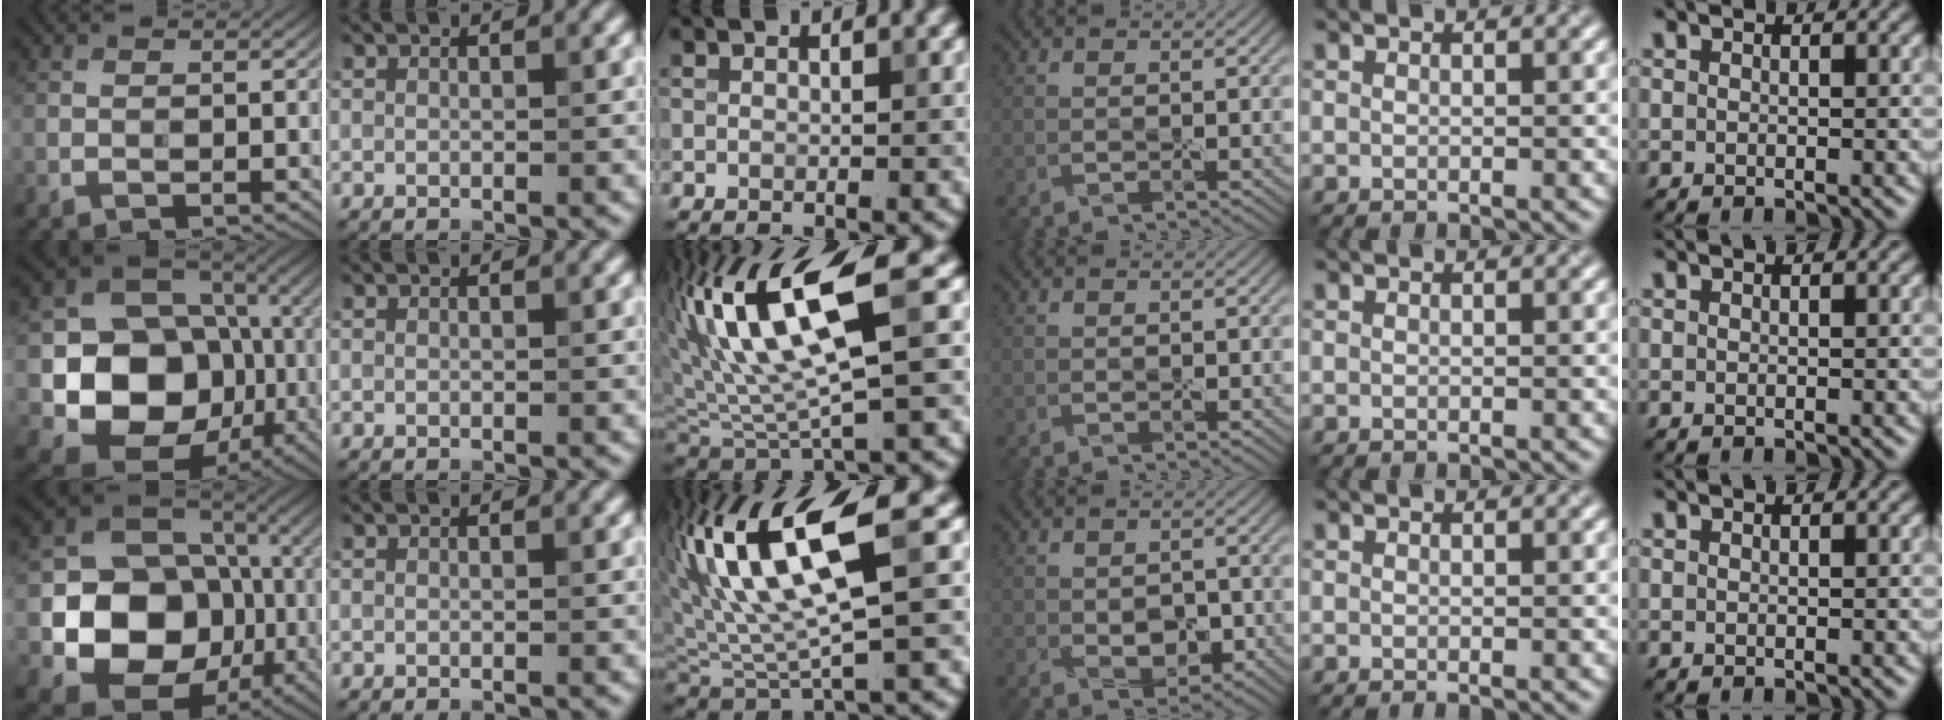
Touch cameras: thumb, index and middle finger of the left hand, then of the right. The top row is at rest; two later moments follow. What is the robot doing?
{"motion": "peel", "object": "plastic screen protector"}